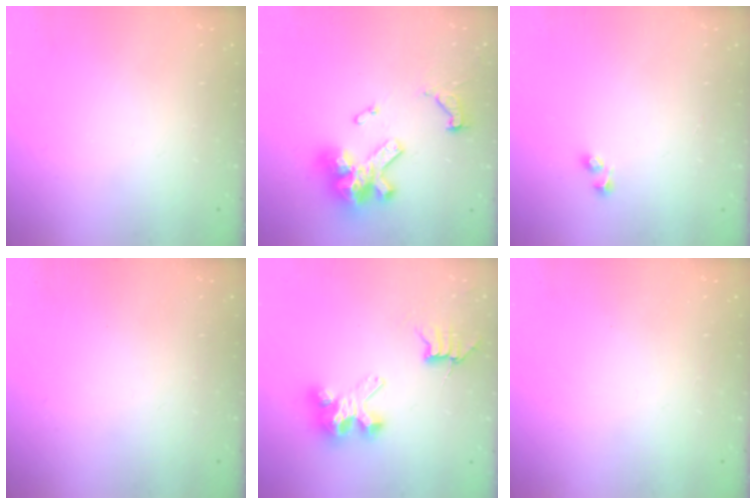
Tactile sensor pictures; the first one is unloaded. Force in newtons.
{"total": 15.0, "press": 15.0, "slide": 0.8}
{"total": 2.6, "press": 2.3, "slide": 1.2}
{"total": 0.0}
{"total": 7.2, "press": 7.1, "slide": 0.6}
{"total": 0.0}